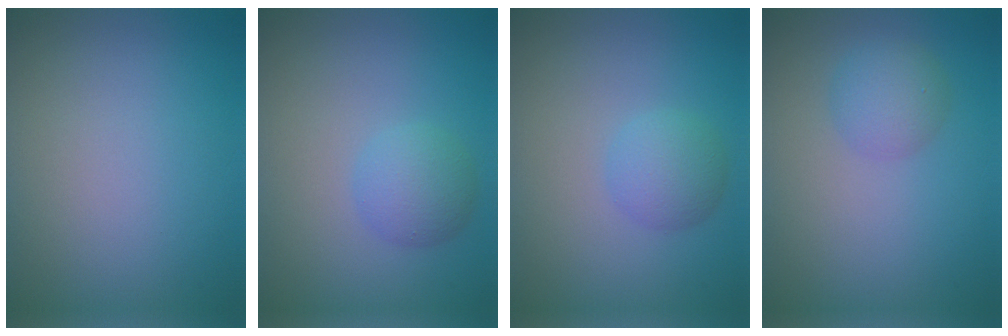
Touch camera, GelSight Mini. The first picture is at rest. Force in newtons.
{"total": 2.7, "press": 2.7, "slide": 0.1}
{"total": 2.6, "press": 2.6, "slide": 0.1}
{"total": 2.5, "press": 2.5, "slide": 0.1}